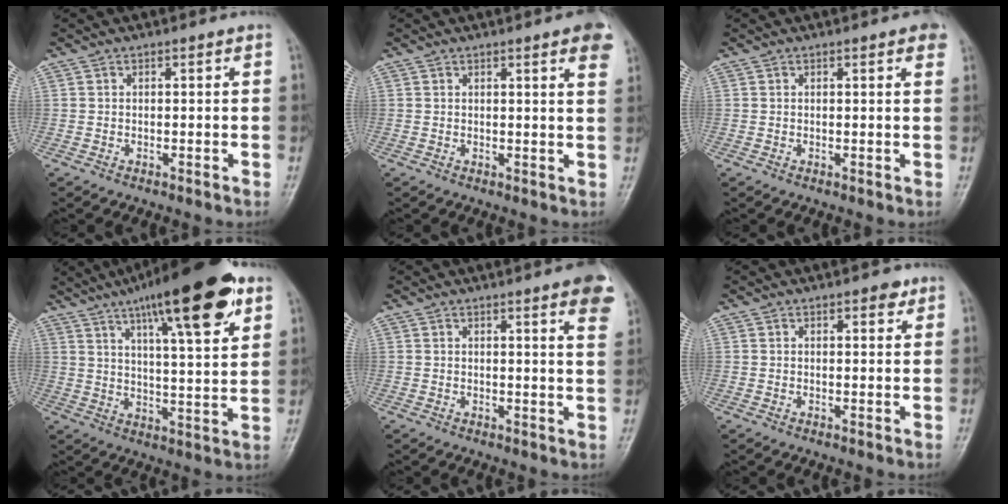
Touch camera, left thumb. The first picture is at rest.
{"total": 5.4, "force": [3.0, 0.8, 4.4], "torque": [-0.041, -0.006, 0.030]}
{"total": 2.6, "force": [1.5, 0.7, 2.1], "torque": [-0.019, -0.001, 0.012]}
{"total": 21.0, "force": [11.6, 5.1, 16.8], "torque": [-0.238, -0.027, 0.178]}
{"total": 7.8, "force": [4.6, 1.1, 6.2], "torque": [-0.060, -0.013, 0.044]}
{"total": 2.6, "force": [1.6, 1.1, 1.7], "torque": [-0.012, -0.006, 0.018]}